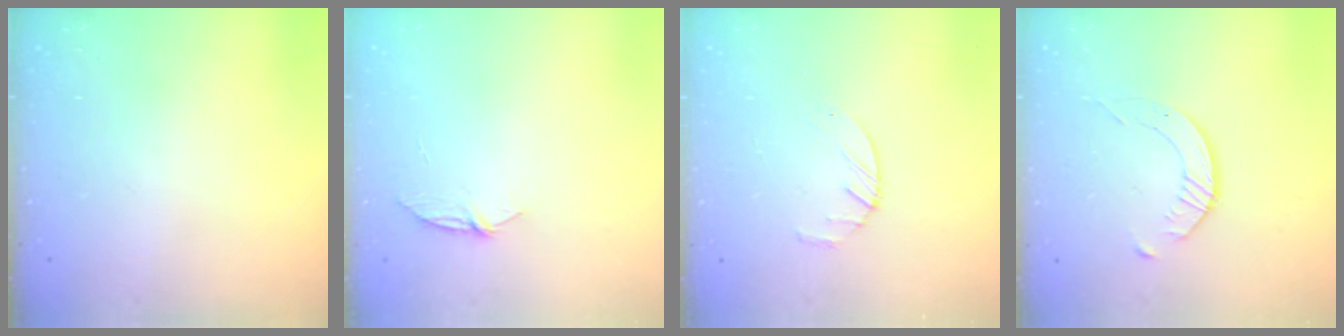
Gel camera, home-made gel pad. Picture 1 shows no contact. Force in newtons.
{"total": 4.9, "press": 4.8, "slide": 0.6}
{"total": 2.4, "press": 2.3, "slide": 0.3}
{"total": 3.5, "press": 3.5, "slide": 0.5}